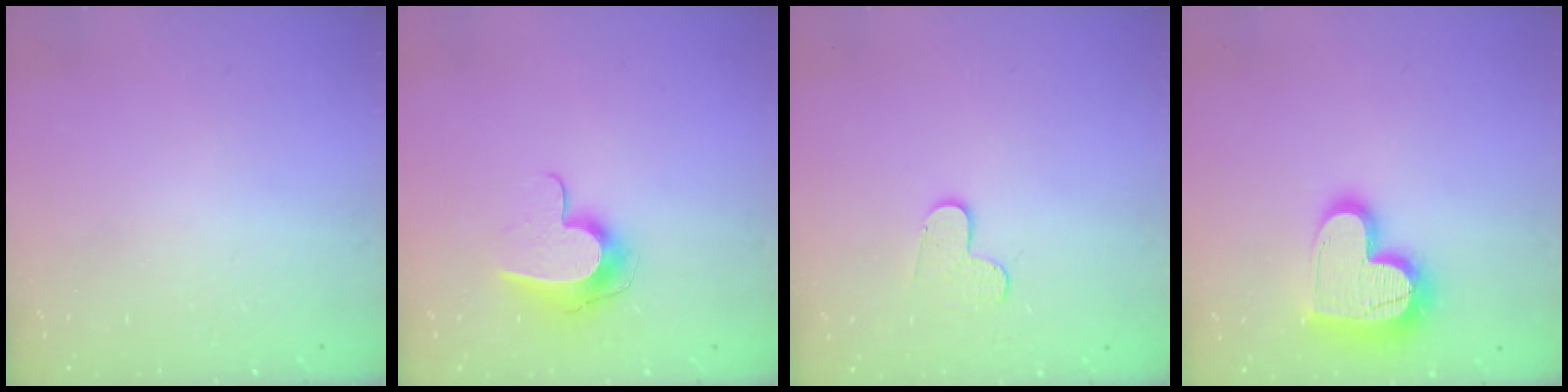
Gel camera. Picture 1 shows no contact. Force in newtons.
{"total": 9.9, "press": 9.9, "slide": 0.4}
{"total": 4.1, "press": 4.1, "slide": 0.3}
{"total": 17.7, "press": 17.7, "slide": 1.3}